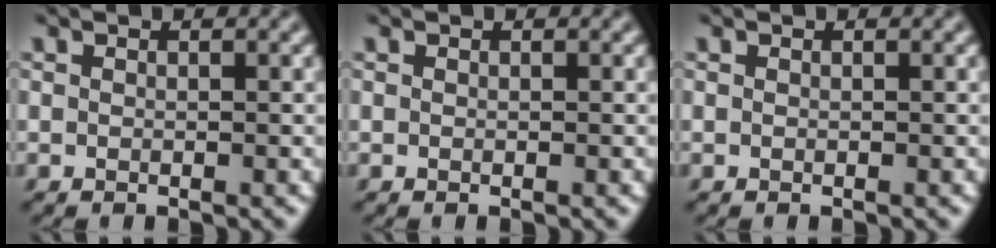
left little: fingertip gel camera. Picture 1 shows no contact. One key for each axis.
{"total": 0.0}
{"total": 0.0}